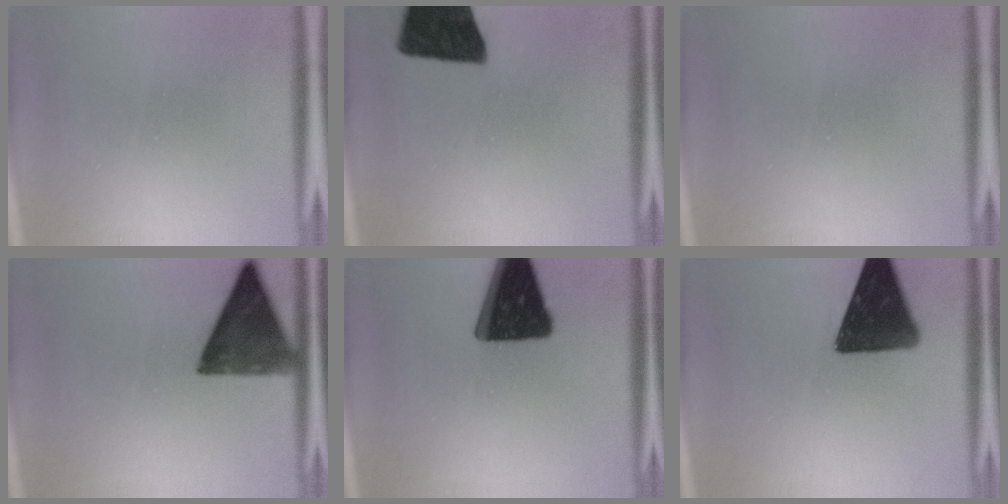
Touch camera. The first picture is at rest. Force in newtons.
{"total": 16.8}
{"total": 0.0}
{"total": 13.2}
{"total": 18.4}
{"total": 15.3}